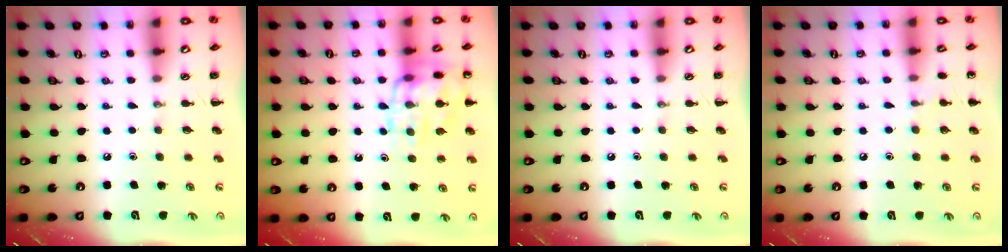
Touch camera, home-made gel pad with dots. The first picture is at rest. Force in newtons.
{"total": 13.8, "press": 13.7, "slide": 1.5}
{"total": 0.0}
{"total": 5.2, "press": 5.0, "slide": 1.6}